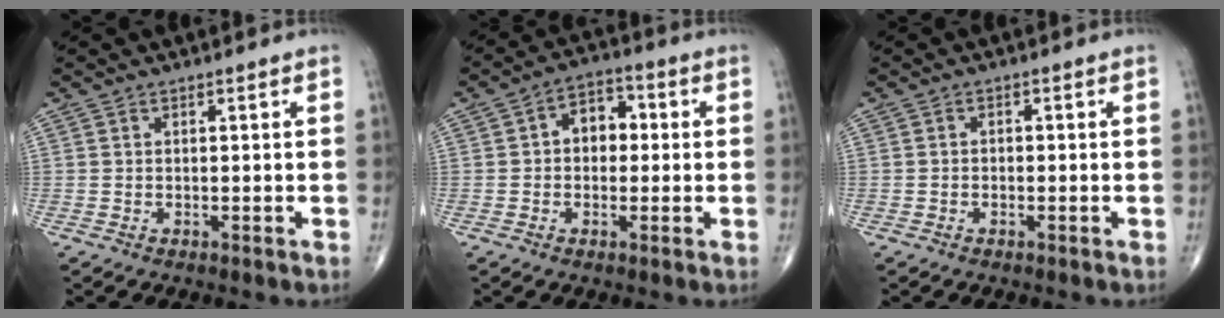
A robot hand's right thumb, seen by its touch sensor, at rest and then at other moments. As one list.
[{"total": 7.0, "force": [0.6, 5.0, 4.9], "torque": [-0.049, 0.021, 0.001]}, {"total": 0.7, "force": [-0.3, 0.6, 0.4], "torque": [-0.003, 0.003, -0.008]}]